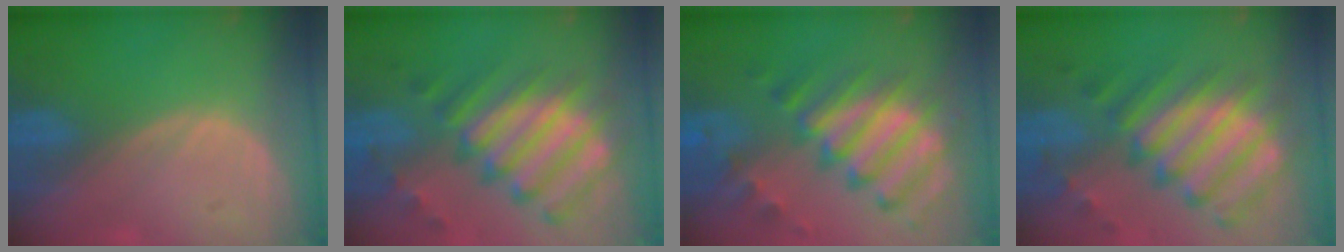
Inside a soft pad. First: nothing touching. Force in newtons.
{"total": 12.2, "press": 10.4, "slide": 6.3}
{"total": 11.8, "press": 10.2, "slide": 5.9}
{"total": 11.8, "press": 10.4, "slide": 5.6}